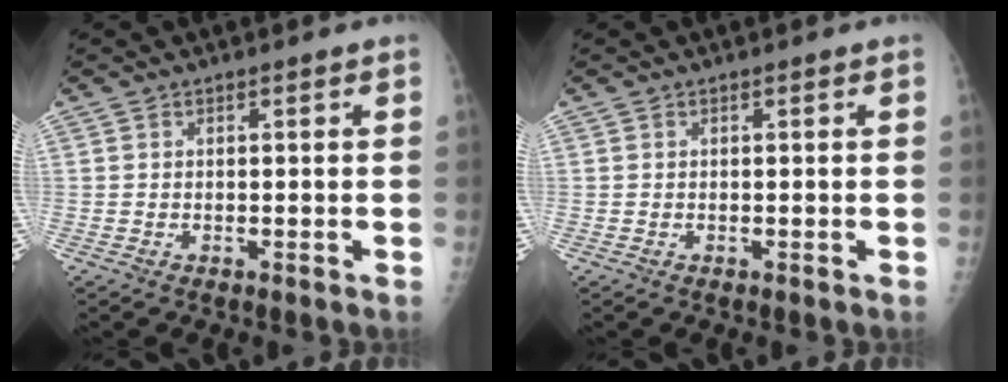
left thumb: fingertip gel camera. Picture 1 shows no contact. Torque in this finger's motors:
{"motor_torque": [0.00, 0.00, 0.00, 0.00, 0.00]}